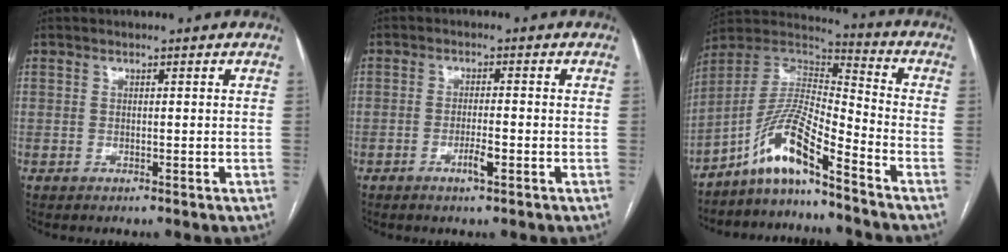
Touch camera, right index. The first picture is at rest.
{"total": 2.8, "force": [-1.3, 0.3, 2.5], "torque": [-0.046, -0.001, -0.023]}
{"total": 10.9, "force": [-7.9, 0.8, 7.4], "torque": [-0.154, 0.018, -0.149]}